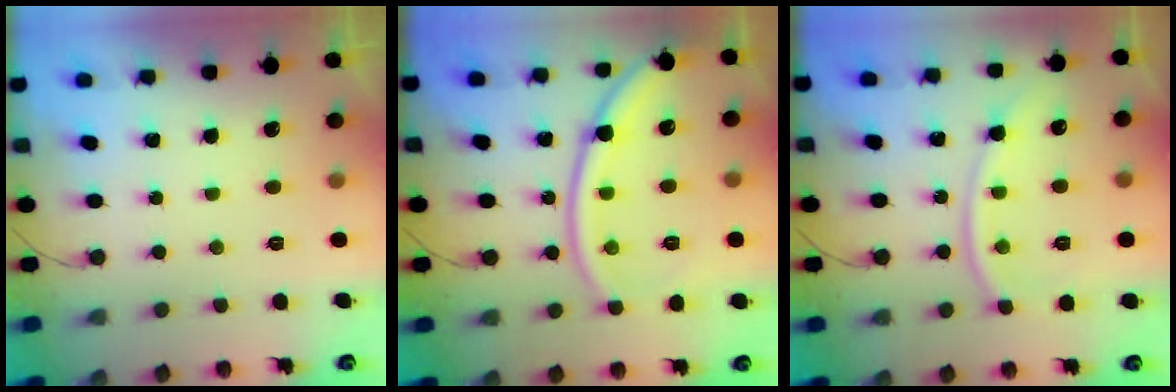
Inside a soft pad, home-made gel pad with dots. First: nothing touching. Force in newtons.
{"total": 14.8, "press": 14.7, "slide": 1.9}
{"total": 11.6, "press": 11.5, "slide": 1.3}